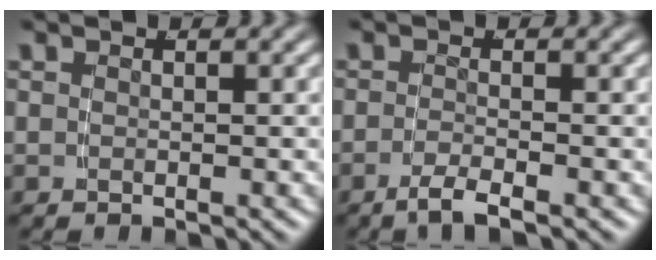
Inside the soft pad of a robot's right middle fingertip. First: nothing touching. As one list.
[{"total": 2.5, "force": [-2.0, -0.2, 1.4], "torque": [-0.032, -0.007, -0.033]}]